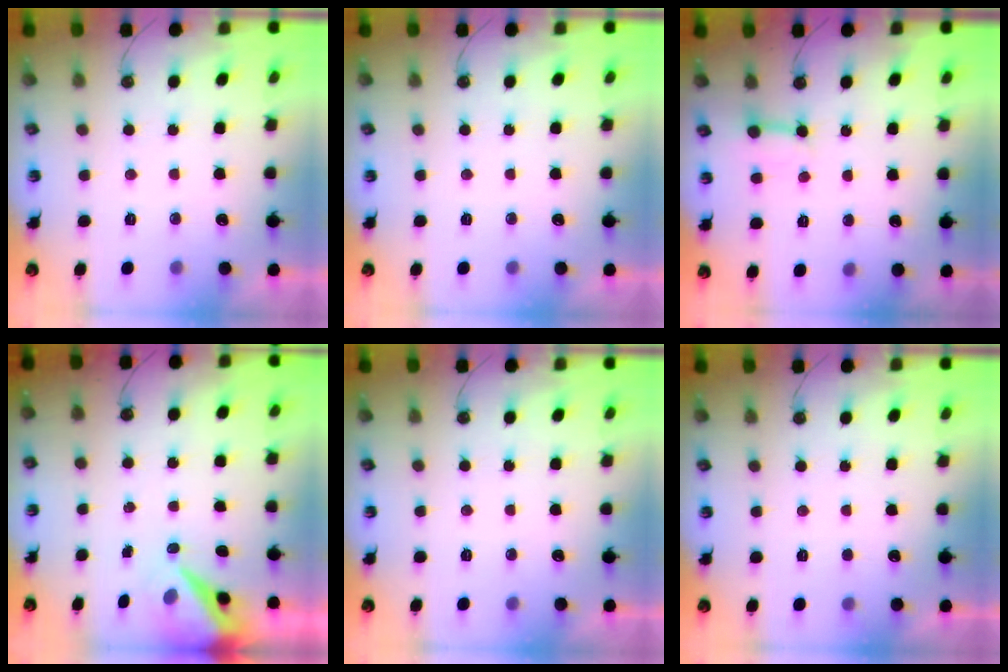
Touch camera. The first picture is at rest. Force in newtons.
{"total": 0.0}
{"total": 3.5, "press": 3.5, "slide": 0.4}
{"total": 7.4, "press": 7.4, "slide": 1.0}
{"total": 0.0}
{"total": 3.6, "press": 3.5, "slide": 0.3}